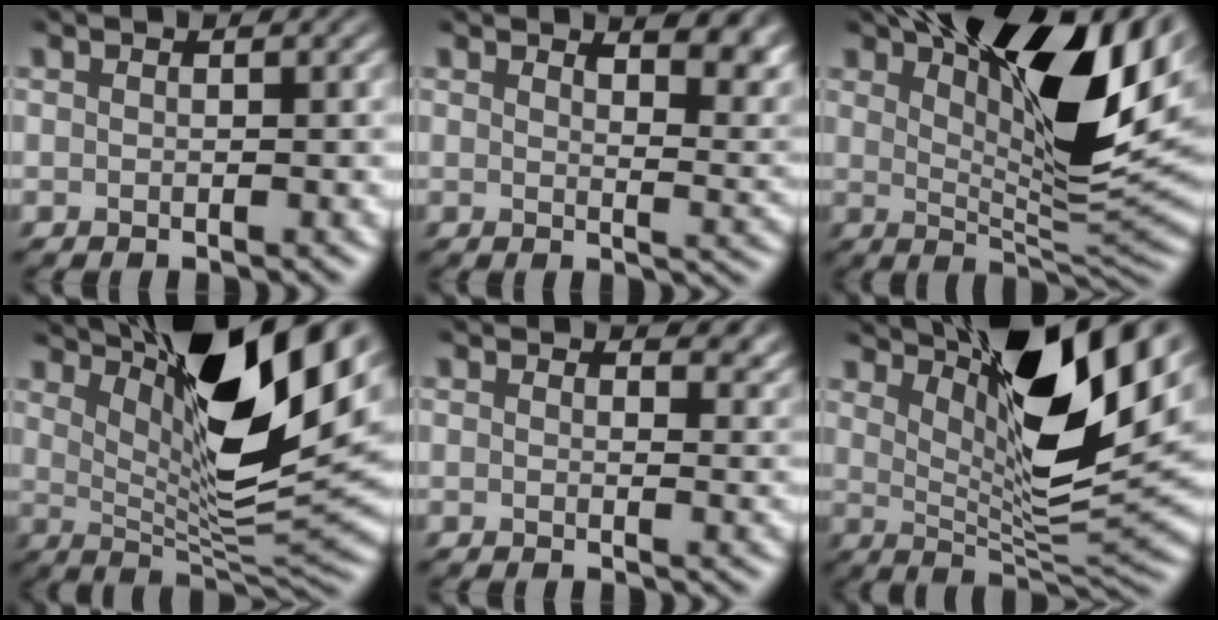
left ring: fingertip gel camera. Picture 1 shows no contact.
{"total": 6.2, "force": [4.0, 2.2, 4.1], "torque": [-0.038, 0.007, 0.054]}
{"total": 15.1, "force": [6.7, 5.3, 12.5], "torque": [-0.184, 0.014, 0.110]}
{"total": 11.9, "force": [6.4, 2.8, 9.7], "torque": [-0.151, -0.008, 0.117]}
{"total": 2.9, "force": [2.4, 1.1, 1.4], "torque": [-0.020, -0.006, 0.029]}
{"total": 10.7, "force": [5.7, 2.6, 8.7], "torque": [-0.137, -0.011, 0.105]}